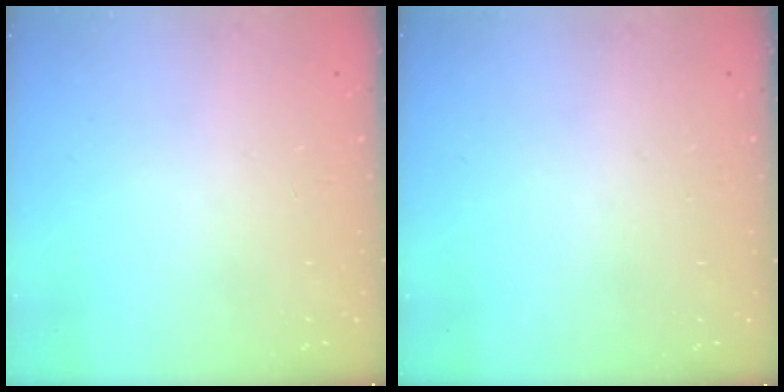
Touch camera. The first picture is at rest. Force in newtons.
{"total": 0.0}